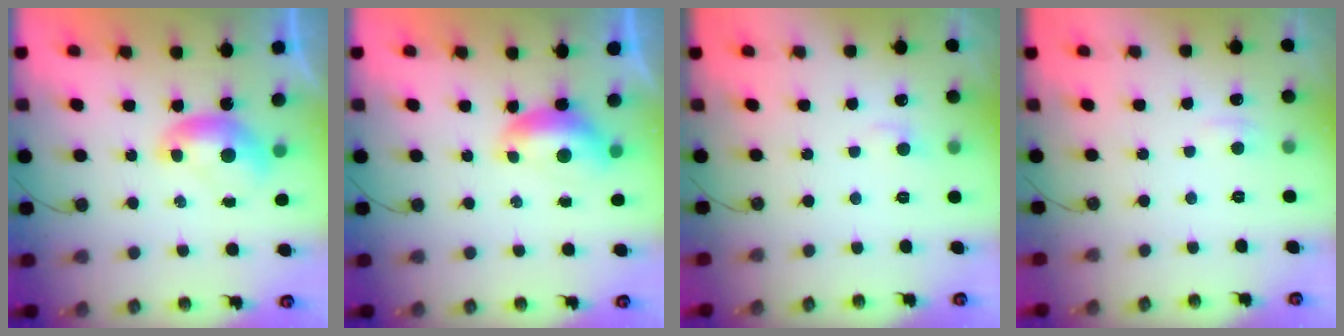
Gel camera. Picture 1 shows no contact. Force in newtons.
{"total": 0.9, "press": 0.6, "slide": 0.6}
{"total": 1.1, "press": 0.9, "slide": 0.6}
{"total": 0.8, "press": 0.1, "slide": 0.8}